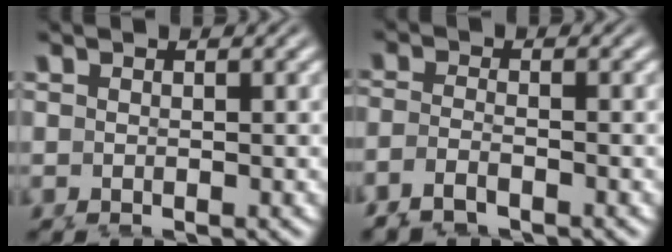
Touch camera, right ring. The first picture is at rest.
{"total": 4.0, "force": [-1.6, 3.2, 1.7], "torque": [-0.056, -0.019, -0.021]}